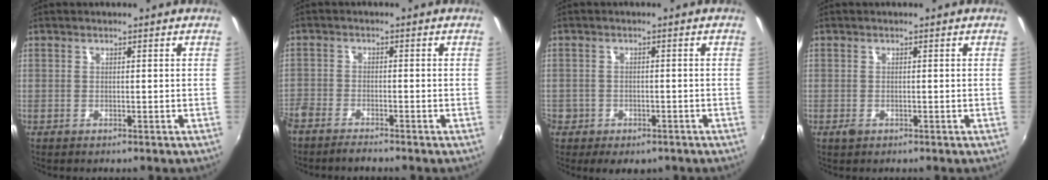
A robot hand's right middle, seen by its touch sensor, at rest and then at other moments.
{"total": 5.2, "force": [-4.6, 1.4, 2.0], "torque": [-0.063, -0.016, -0.088]}
{"total": 5.3, "force": [-2.7, 4.1, 2.0], "torque": [-0.056, -0.011, -0.037]}
{"total": 1.2, "force": [-0.7, 0.8, 0.6], "torque": [-0.012, -0.003, -0.013]}